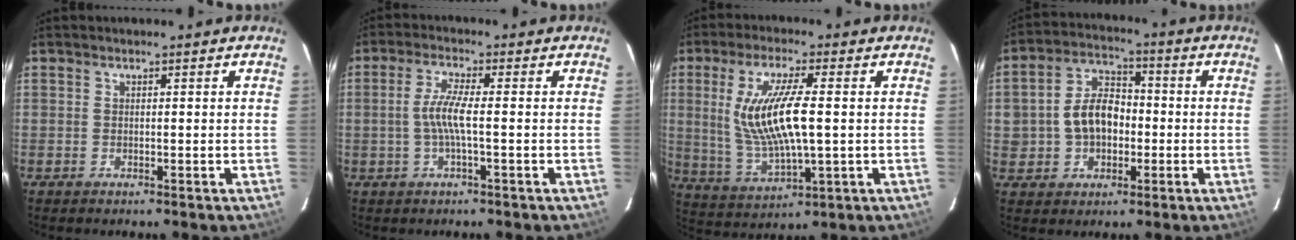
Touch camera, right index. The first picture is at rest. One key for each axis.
{"total": 4.8, "fx": -0.8, "fy": 0.0, "fz": 4.7, "tx": -0.100, "ty": 0.002, "tz": -0.014}
{"total": 13.8, "fx": 1.0, "fy": 3.3, "fz": 13.4, "tx": -0.260, "ty": -0.010, "tz": 0.032}
{"total": 9.5, "fx": -1.0, "fy": 7.1, "fz": 6.2, "tx": -0.128, "ty": 0.026, "tz": -0.009}